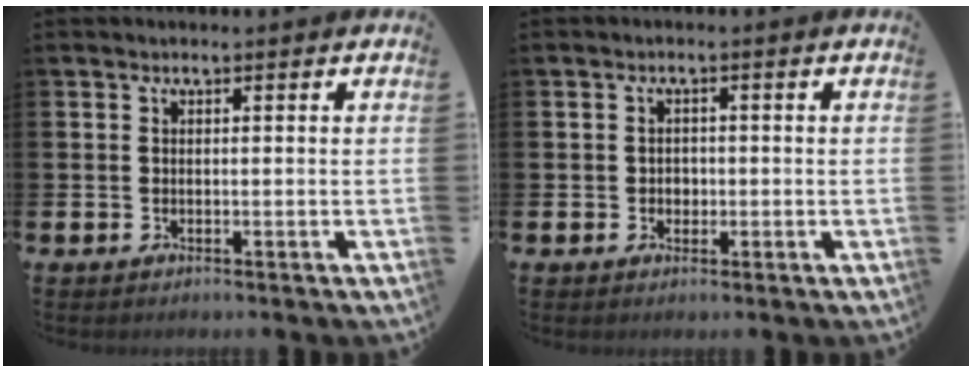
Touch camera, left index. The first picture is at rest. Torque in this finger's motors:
{"motor_torque": [0.22, -0.05, -0.03, 0.02]}